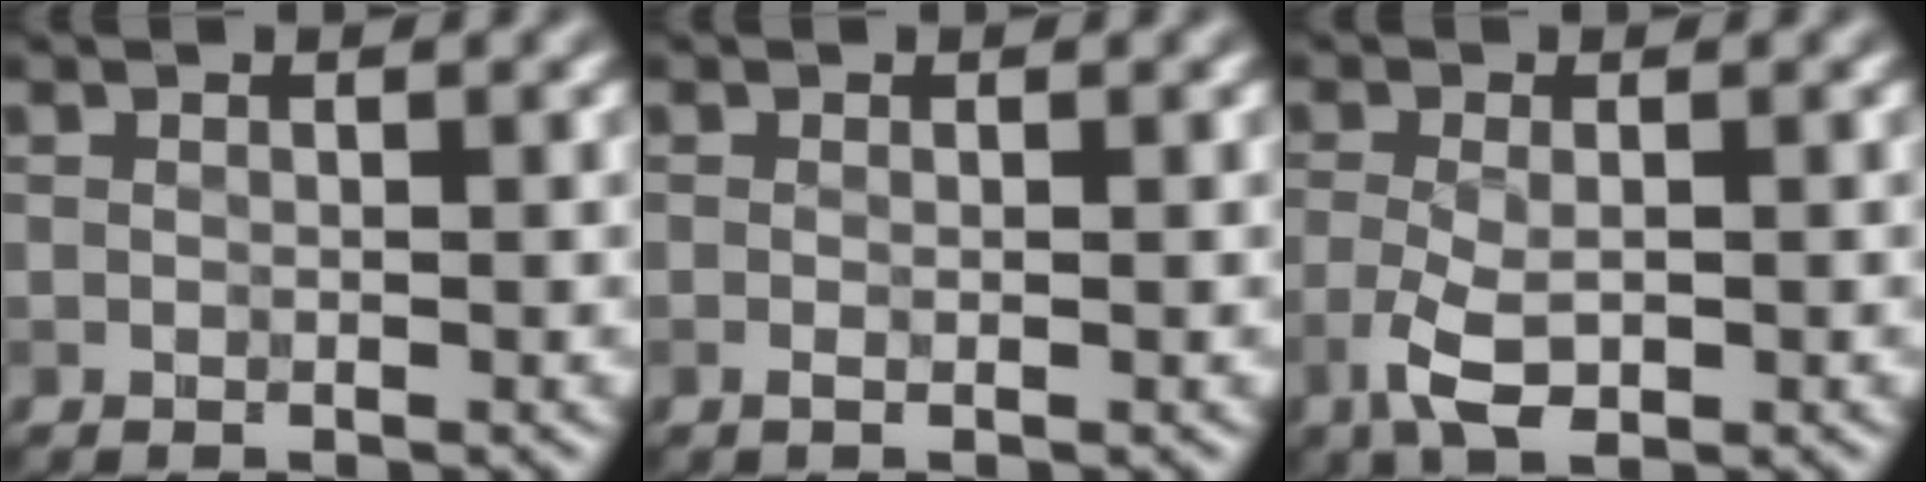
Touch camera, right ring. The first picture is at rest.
{"total": 0.7, "force": [-0.2, 0.1, 0.6], "torque": [-0.006, 0.001, -0.006]}
{"total": 3.1, "force": [-1.6, 1.0, 2.5], "torque": [-0.058, -0.008, -0.029]}